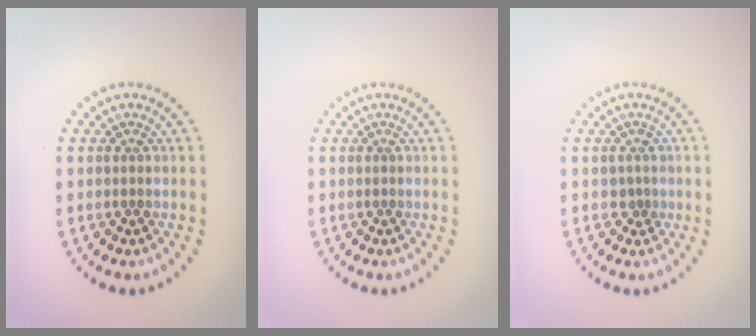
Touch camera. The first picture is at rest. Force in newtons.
{"total": 0.0}
{"total": 1.0, "press": 0.8, "slide": 0.6}